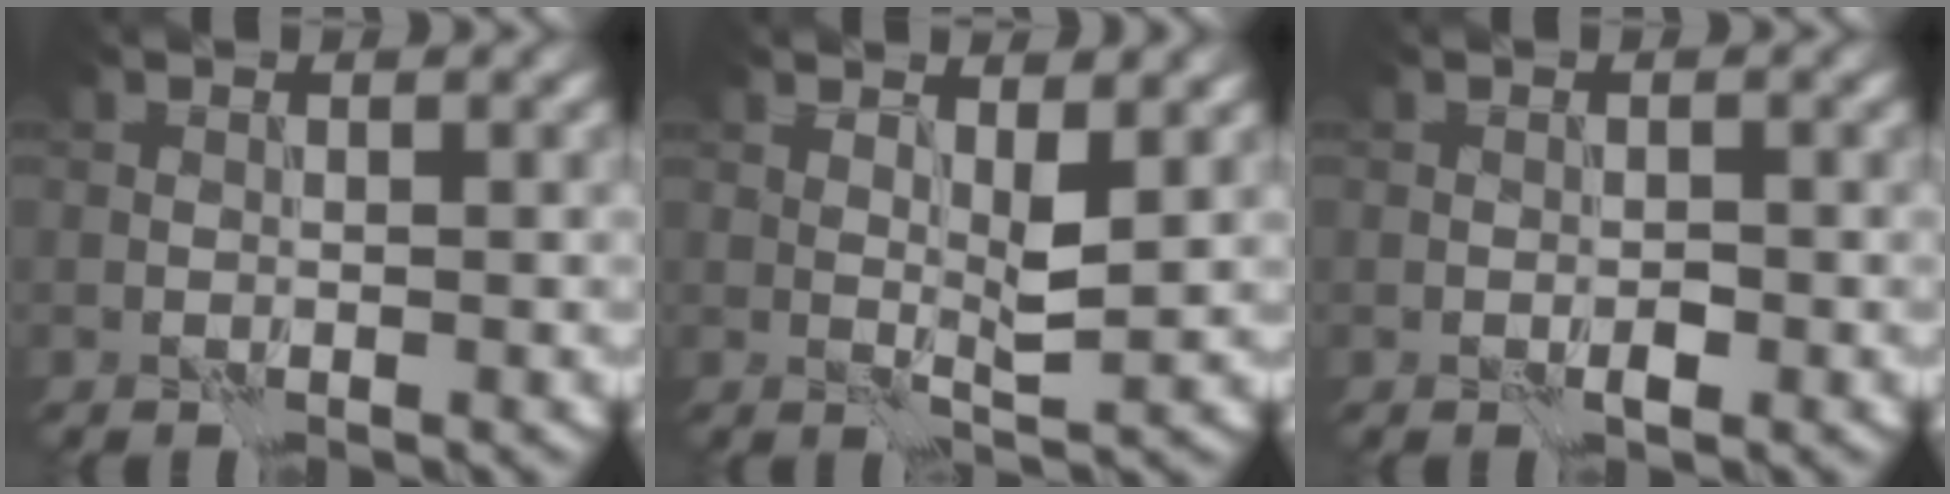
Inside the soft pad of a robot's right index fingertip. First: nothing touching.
{"total": 2.2, "force": [1.0, 0.3, 2.0], "torque": [-0.034, -0.005, 0.017]}
{"total": 0.9, "force": [-0.4, 0.4, 0.7], "torque": [-0.011, 0.003, -0.008]}